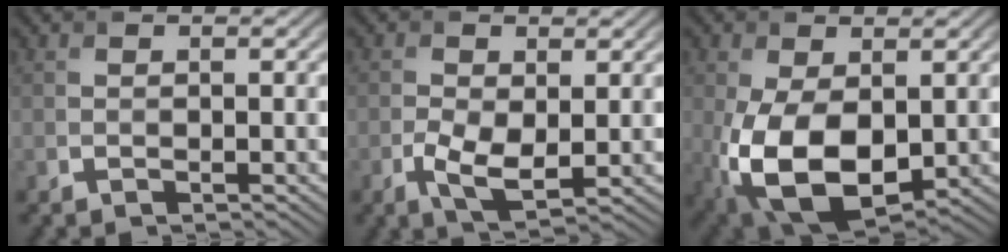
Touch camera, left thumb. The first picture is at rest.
{"total": 4.6, "force": [-0.7, 2.4, 3.8], "torque": [-0.088, -0.011, -0.011]}
{"total": 12.3, "force": [-1.9, 7.3, 9.8], "torque": [-0.221, -0.028, -0.026]}